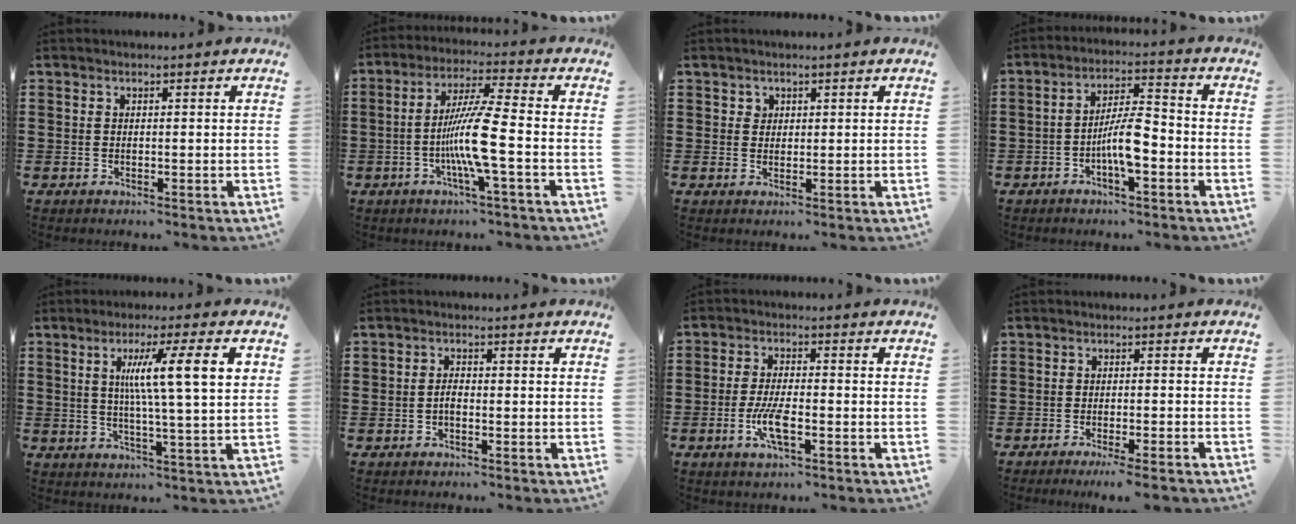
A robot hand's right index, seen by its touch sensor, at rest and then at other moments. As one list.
[{"total": 9.4, "force": [-2.5, -0.2, 9.0], "torque": [-0.183, -0.017, -0.056]}, {"total": 1.3, "force": [0.8, 1.1, 0.1], "torque": [-0.006, 0.004, 0.016]}, {"total": 7.0, "force": [-2.3, 2.0, 6.3], "torque": [-0.129, -0.001, -0.047]}, {"total": 10.5, "force": [2.6, 0.8, 10.2], "torque": [-0.189, 0.003, 0.035]}, {"total": 1.4, "force": [-0.5, 0.9, 1.0], "torque": [-0.021, 0.000, -0.010]}, {"total": 5.4, "force": [-1.8, 1.5, 4.9], "torque": [-0.102, -0.006, -0.036]}, {"total": 2.4, "force": [-2.0, -0.3, 1.4], "torque": [-0.022, -0.002, -0.036]}]